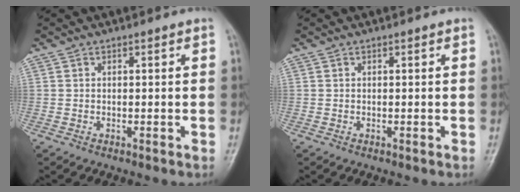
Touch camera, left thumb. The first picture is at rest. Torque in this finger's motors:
{"motor_torque": [-0.06, 0.06, -0.06, 0.06, 0.00]}